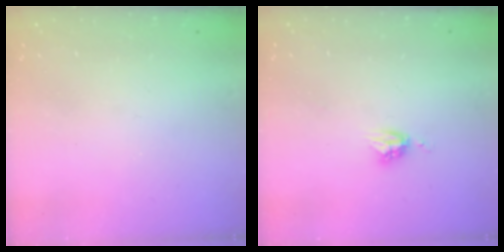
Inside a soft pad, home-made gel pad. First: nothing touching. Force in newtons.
{"total": 3.8, "press": 3.8, "slide": 0.4}